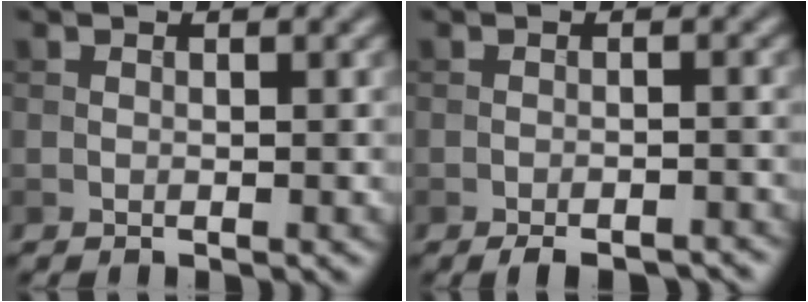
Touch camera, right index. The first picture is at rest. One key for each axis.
{"total": 3.5, "fx": -2.8, "fy": 0.9, "fz": 1.9, "tx": -0.028, "ty": -0.001, "tz": -0.040}